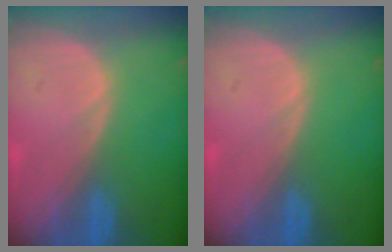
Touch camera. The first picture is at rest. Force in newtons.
{"total": 0.0}